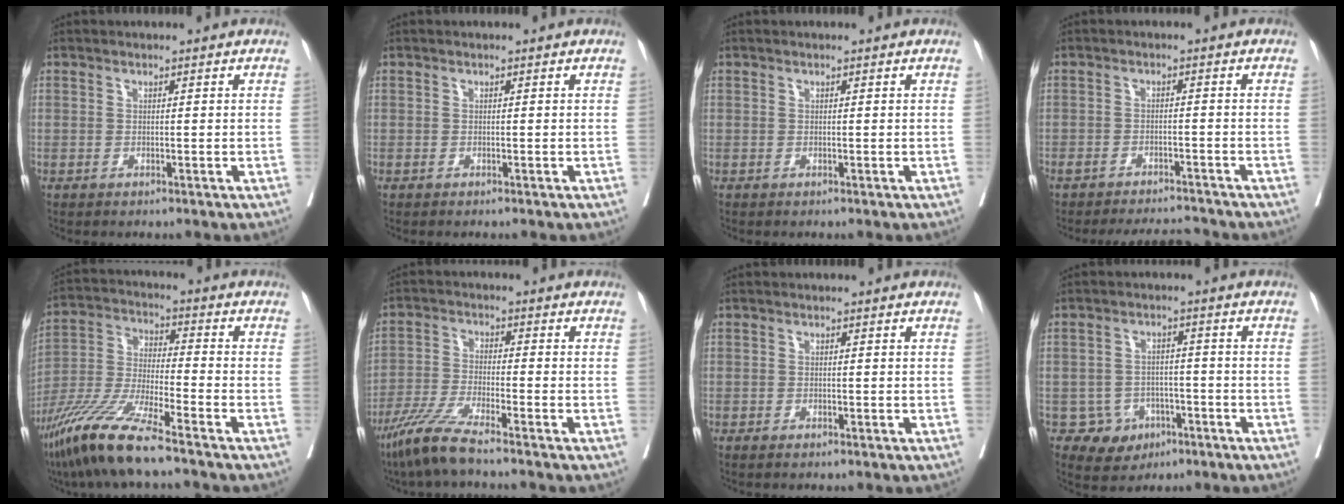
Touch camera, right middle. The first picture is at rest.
{"total": 0.0}
{"total": 0.0}
{"total": 7.1, "force": [-6.8, 1.0, 1.5], "torque": [-0.020, 0.003, -0.096]}
{"total": 13.1, "force": [-9.4, 0.3, 9.2], "torque": [-0.196, -0.035, -0.182]}
{"total": 6.8, "force": [-5.3, -0.3, 4.2], "torque": [-0.094, -0.026, -0.112]}
{"total": 0.6, "force": [-0.4, 0.1, 0.4], "torque": [-0.011, -0.002, -0.004]}
{"total": 5.1, "force": [-2.3, 4.5, 0.9], "torque": [-0.004, 0.012, -0.026]}